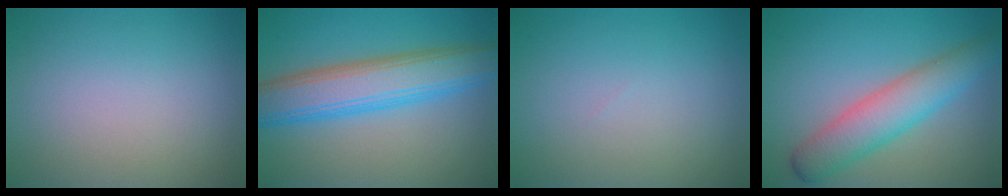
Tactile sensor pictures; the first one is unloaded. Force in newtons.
{"total": 7.5, "press": 7.5, "slide": 0.4}
{"total": 0.0}
{"total": 5.5, "press": 5.5, "slide": 0.1}